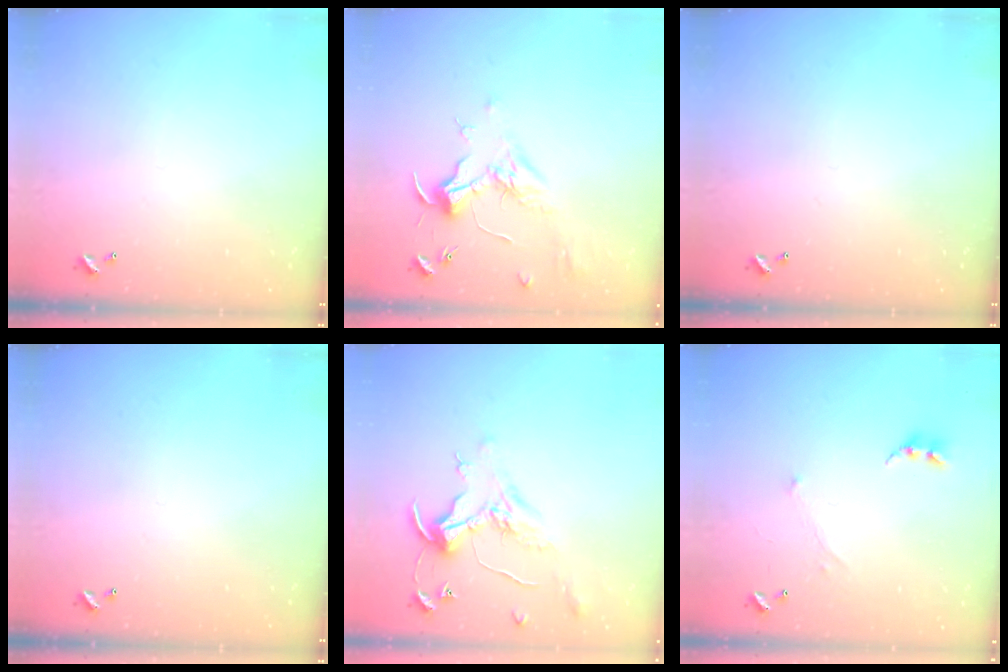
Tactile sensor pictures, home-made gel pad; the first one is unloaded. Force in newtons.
{"total": 1.8, "press": 1.7, "slide": 0.6}
{"total": 0.0}
{"total": 0.0}
{"total": 0.8, "press": 0.0, "slide": 0.8}
{"total": 0.7, "press": 0.0, "slide": 0.7}